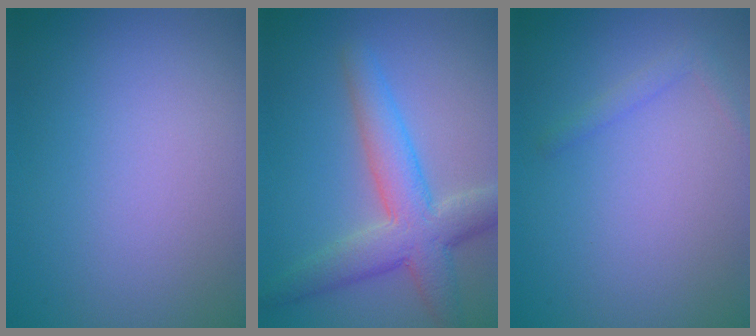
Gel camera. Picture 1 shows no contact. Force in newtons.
{"total": 5.9, "press": 5.9, "slide": 0.3}
{"total": 1.1, "press": 1.1, "slide": 0.1}